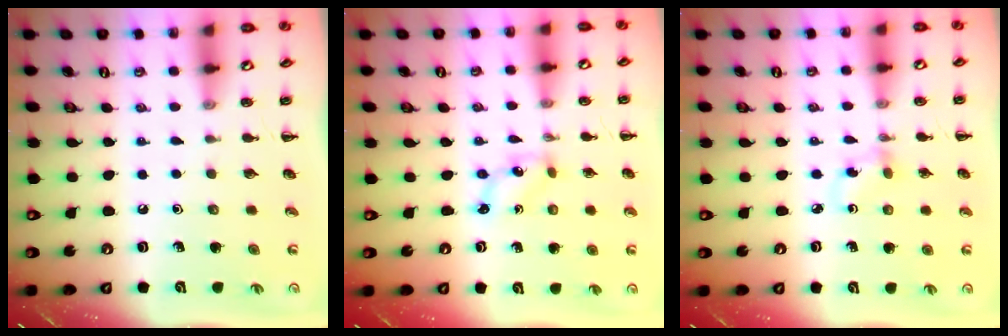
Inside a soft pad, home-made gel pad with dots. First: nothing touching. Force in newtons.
{"total": 1.4, "press": 1.3, "slide": 0.3}
{"total": 3.2, "press": 3.0, "slide": 1.2}